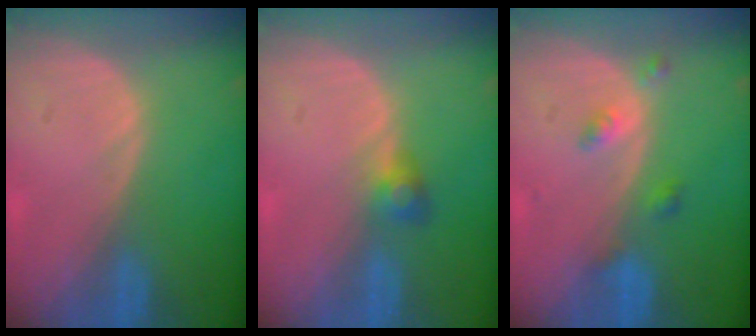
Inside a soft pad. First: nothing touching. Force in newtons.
{"total": 2.5, "press": 2.5, "slide": 0.5}
{"total": 2.9, "press": 2.9, "slide": 0.2}